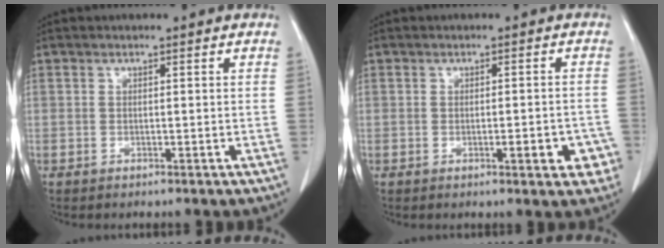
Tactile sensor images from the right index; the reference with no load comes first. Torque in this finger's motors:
{"motor_torque": [0.52, -0.50, 0.27, 0.06]}